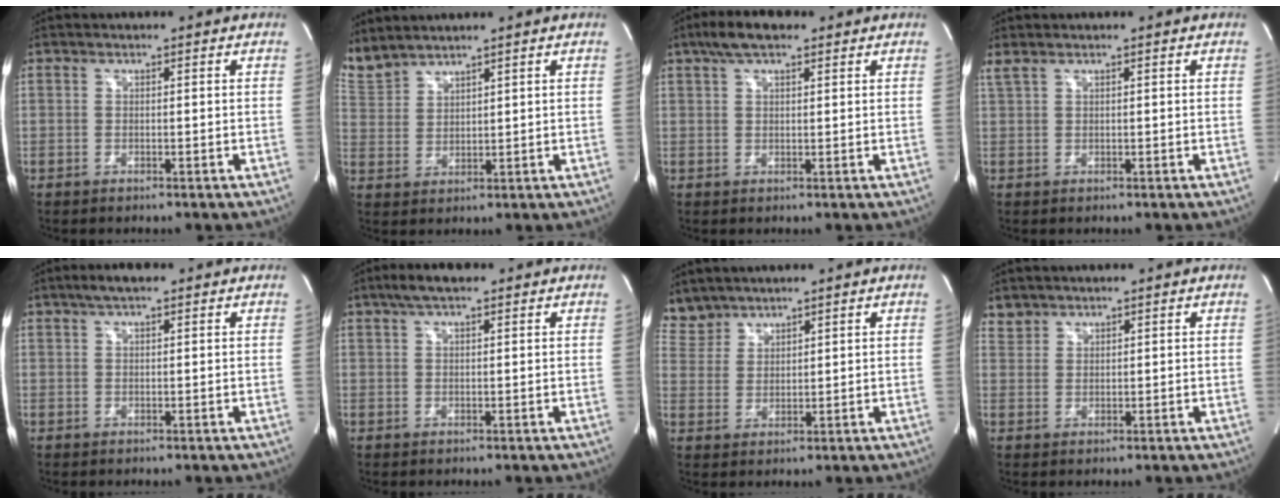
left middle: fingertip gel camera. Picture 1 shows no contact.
{"total": 6.9, "force": [6.7, 1.2, 1.1], "torque": [-0.052, 0.013, 0.154]}
{"total": 5.5, "force": [3.6, 1.9, 3.7], "torque": [-0.076, 0.021, 0.063]}
{"total": 1.2, "force": [1.1, 0.1, 0.6], "torque": [-0.025, 0.017, 0.030]}
{"total": 3.3, "force": [2.2, 0.9, 2.2], "torque": [-0.045, 0.013, 0.039]}
{"total": 4.3, "force": [3.0, 1.2, 2.9], "torque": [-0.060, 0.019, 0.052]}
{"total": 4.8, "force": [4.5, 1.6, -0.4], "torque": [0.002, 0.010, 0.102]}
{"total": 2.3, "force": [2.0, 1.1, -0.3], "torque": [0.008, 0.010, 0.039]}